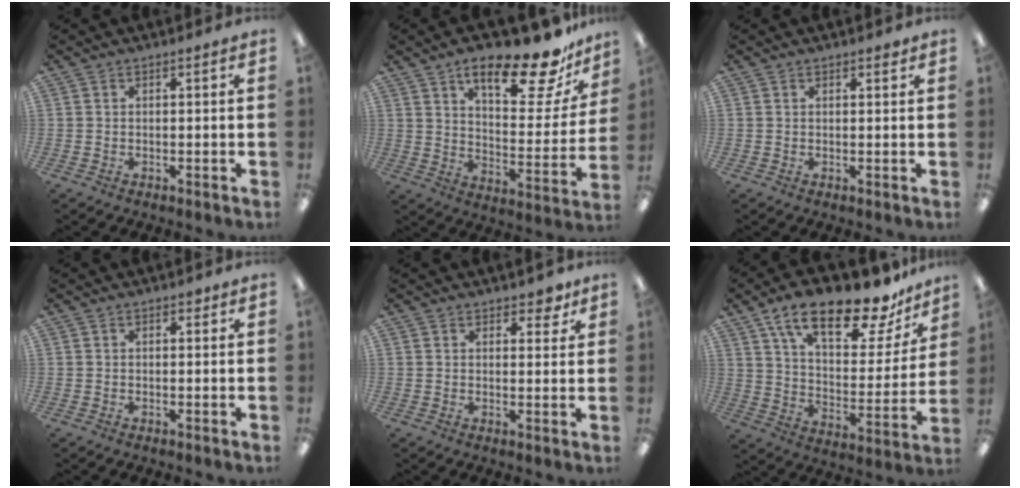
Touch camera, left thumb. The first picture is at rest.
{"total": 20.0, "force": [14.4, 6.3, 12.3], "torque": [-0.178, -0.092, 0.232]}
{"total": 1.0, "force": [0.9, 0.4, 0.3], "torque": [0.002, -0.002, 0.015]}
{"total": 1.1, "force": [0.7, 0.7, 0.6], "torque": [-0.005, 0.000, 0.010]}
{"total": 4.0, "force": [3.0, 2.0, 1.6], "torque": [-0.005, -0.012, 0.049]}
{"total": 21.2, "force": [15.8, 7.2, 12.1], "torque": [-0.197, -0.103, 0.266]}